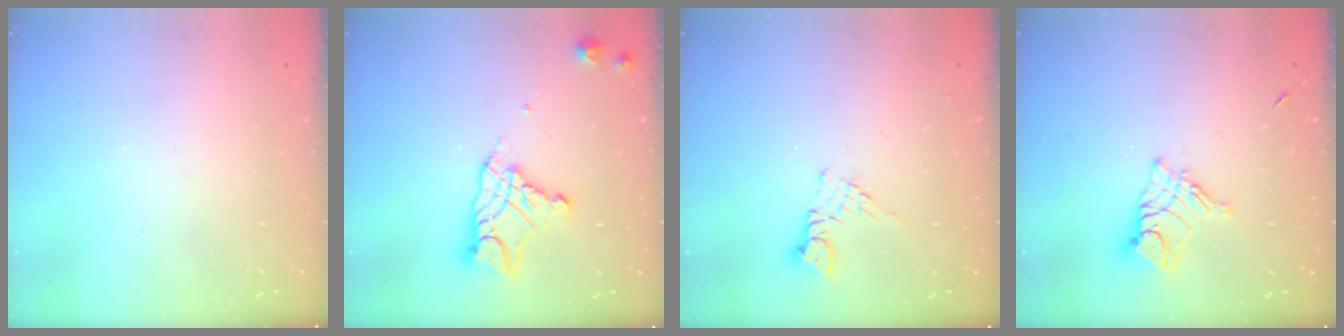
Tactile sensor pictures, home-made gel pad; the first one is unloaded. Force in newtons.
{"total": 11.8, "press": 11.7, "slide": 1.1}
{"total": 5.2, "press": 5.2, "slide": 0.5}
{"total": 9.1, "press": 9.0, "slide": 0.8}